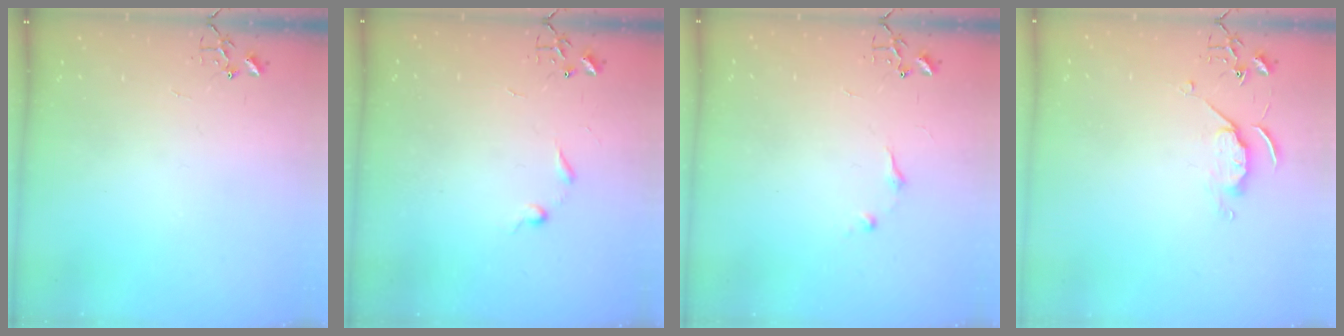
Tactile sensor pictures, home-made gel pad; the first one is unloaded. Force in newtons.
{"total": 4.5, "press": 4.4, "slide": 0.7}
{"total": 6.5, "press": 6.5, "slide": 0.8}
{"total": 6.0, "press": 6.0, "slide": 0.6}